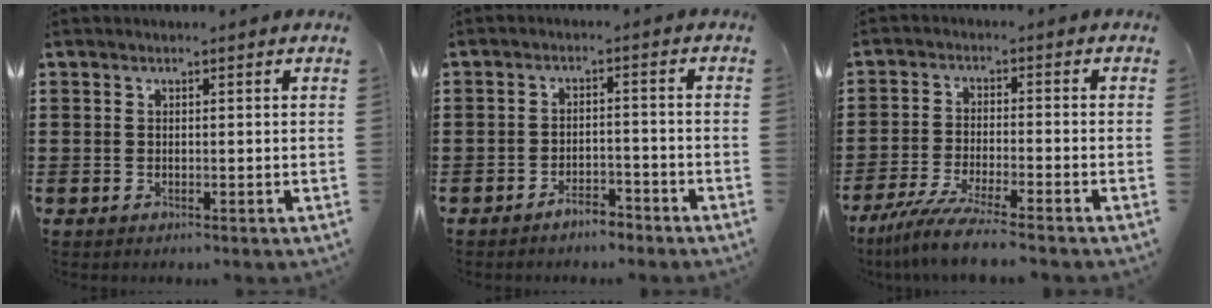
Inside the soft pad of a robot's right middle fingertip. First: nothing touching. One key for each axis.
{"total": 3.1, "fx": -3.0, "fy": 0.6, "fz": 0.8, "tx": -0.018, "ty": 0.007, "tz": -0.060}
{"total": 6.5, "fx": -5.6, "fy": -0.2, "fz": 3.2, "tx": -0.077, "ty": -0.021, "tz": -0.111}